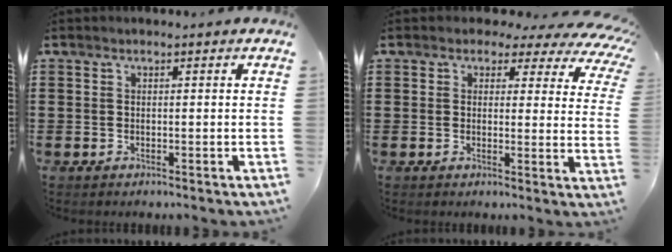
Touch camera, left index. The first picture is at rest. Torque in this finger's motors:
{"motor_torque": [2.14, 0.00, 0.48, -0.01]}